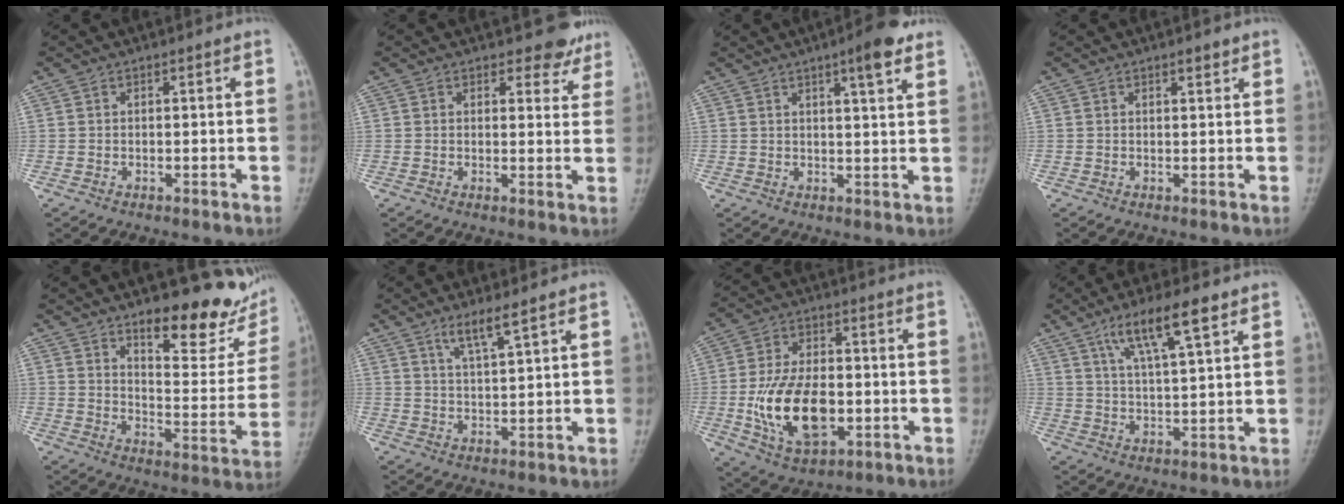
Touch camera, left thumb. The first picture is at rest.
{"total": 3.7, "force": [3.1, 1.8, 1.0], "torque": [0.012, -0.022, 0.032]}
{"total": 6.7, "force": [4.1, 1.0, 5.2], "torque": [-0.067, -0.019, 0.054]}
{"total": 1.3, "force": [0.9, 0.4, 0.8], "torque": [-0.007, -0.005, 0.014]}
{"total": 16.5, "force": [11.6, 5.9, 10.1], "torque": [-0.077, -0.086, 0.165]}
{"total": 4.5, "force": [3.1, 0.1, 3.3], "torque": [-0.066, -0.021, 0.062]}
{"total": 15.4, "force": [-2.9, 8.8, 12.2], "torque": [-0.207, 0.005, -0.040]}
{"total": 9.8, "force": [5.5, 1.7, 8.0], "torque": [-0.144, -0.014, 0.102]}